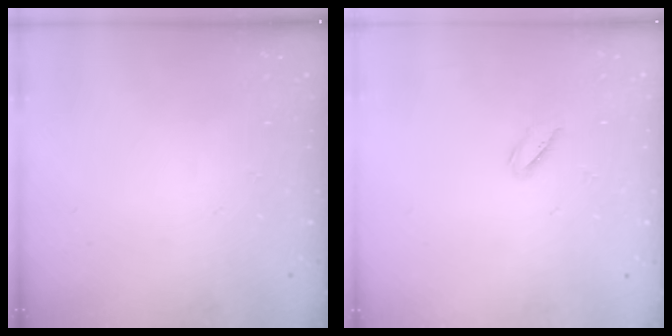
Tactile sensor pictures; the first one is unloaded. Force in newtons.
{"total": 2.1, "press": 2.0, "slide": 0.7}